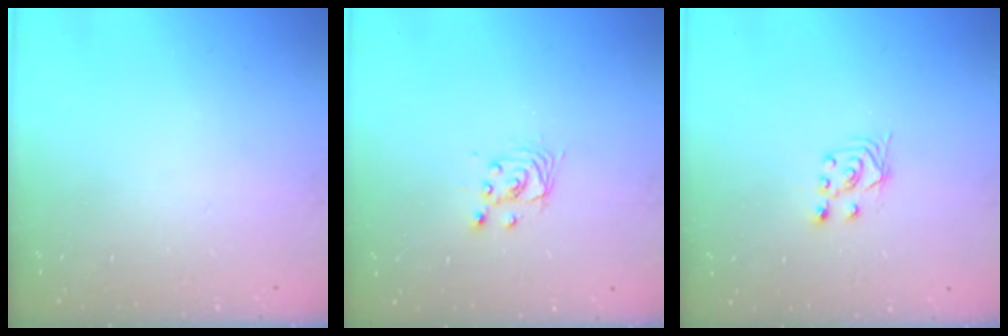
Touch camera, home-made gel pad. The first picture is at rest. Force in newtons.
{"total": 2.9, "press": 2.9, "slide": 0.0}
{"total": 3.0, "press": 2.8, "slide": 0.9}